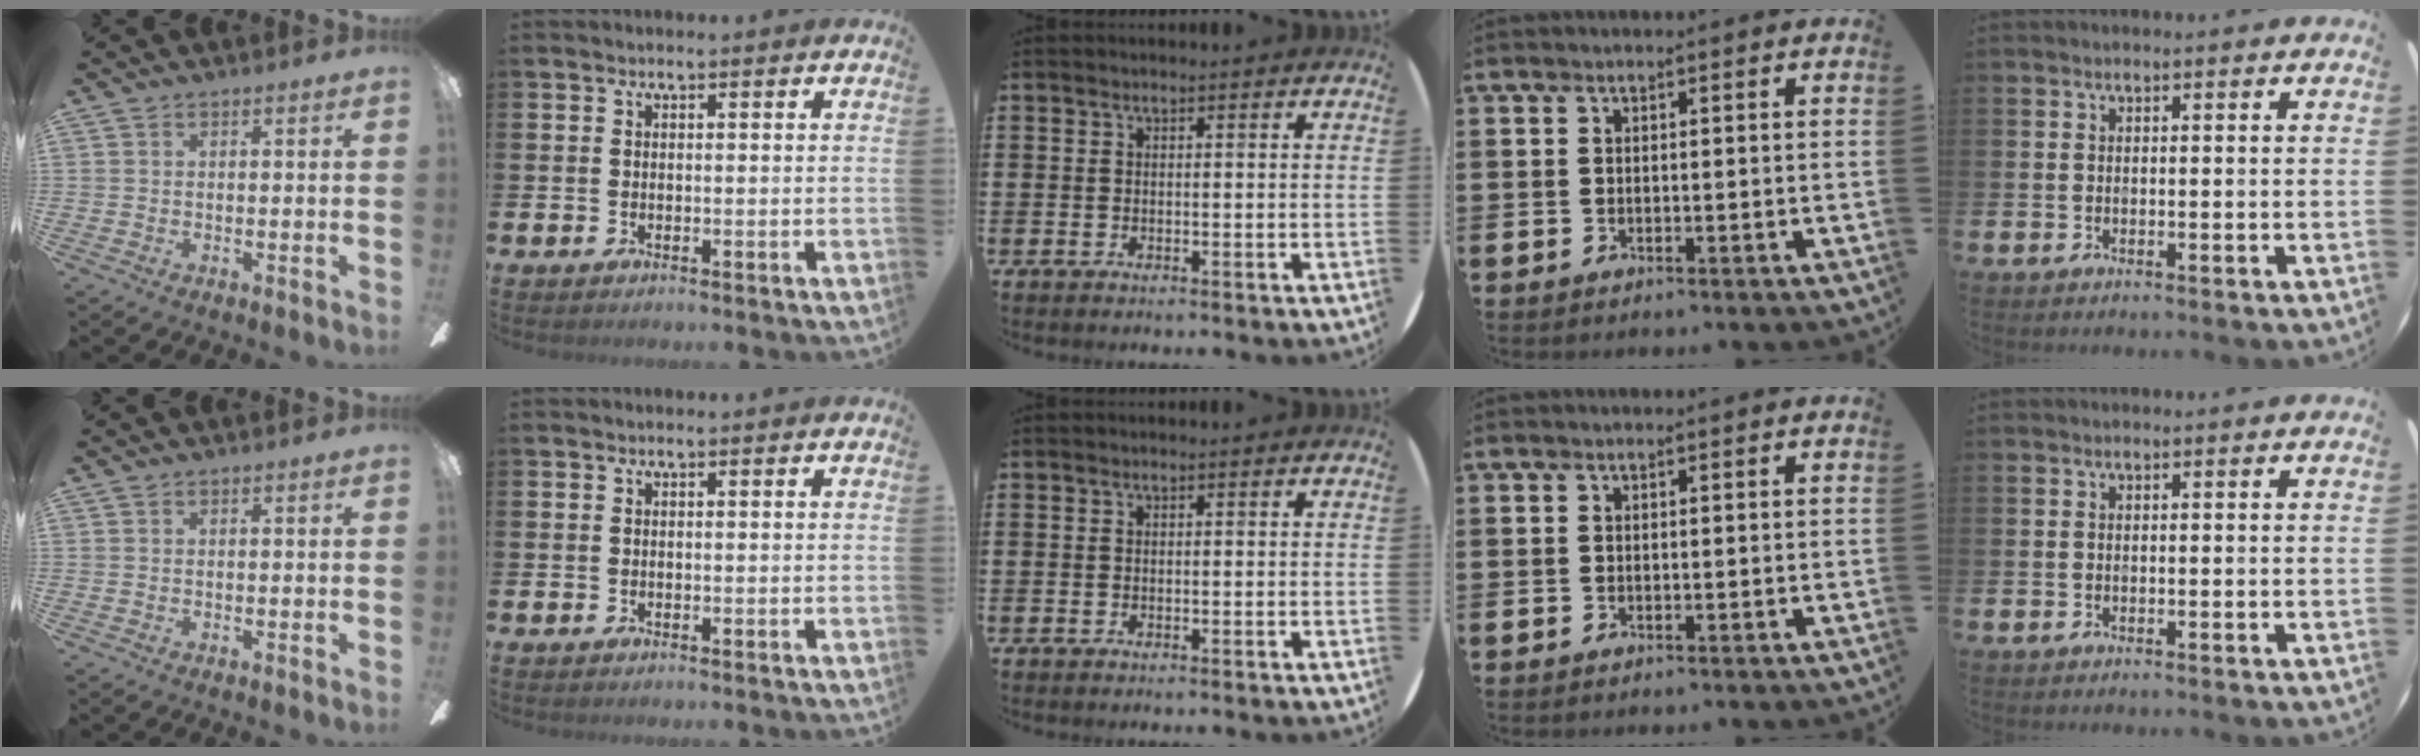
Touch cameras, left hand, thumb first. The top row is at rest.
{}